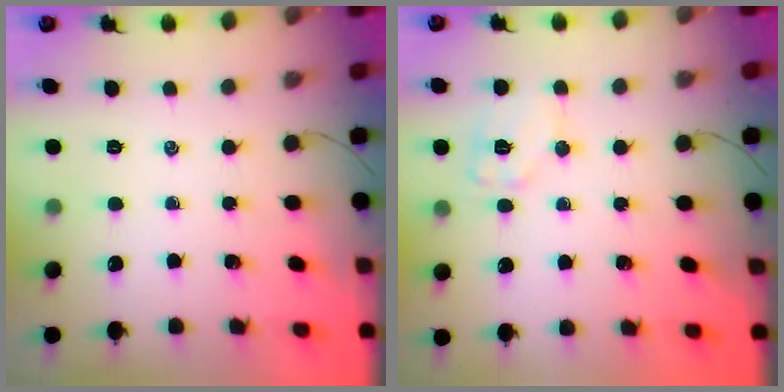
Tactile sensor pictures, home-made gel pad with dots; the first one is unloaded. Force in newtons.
{"total": 8.6, "press": 8.6, "slide": 0.4}